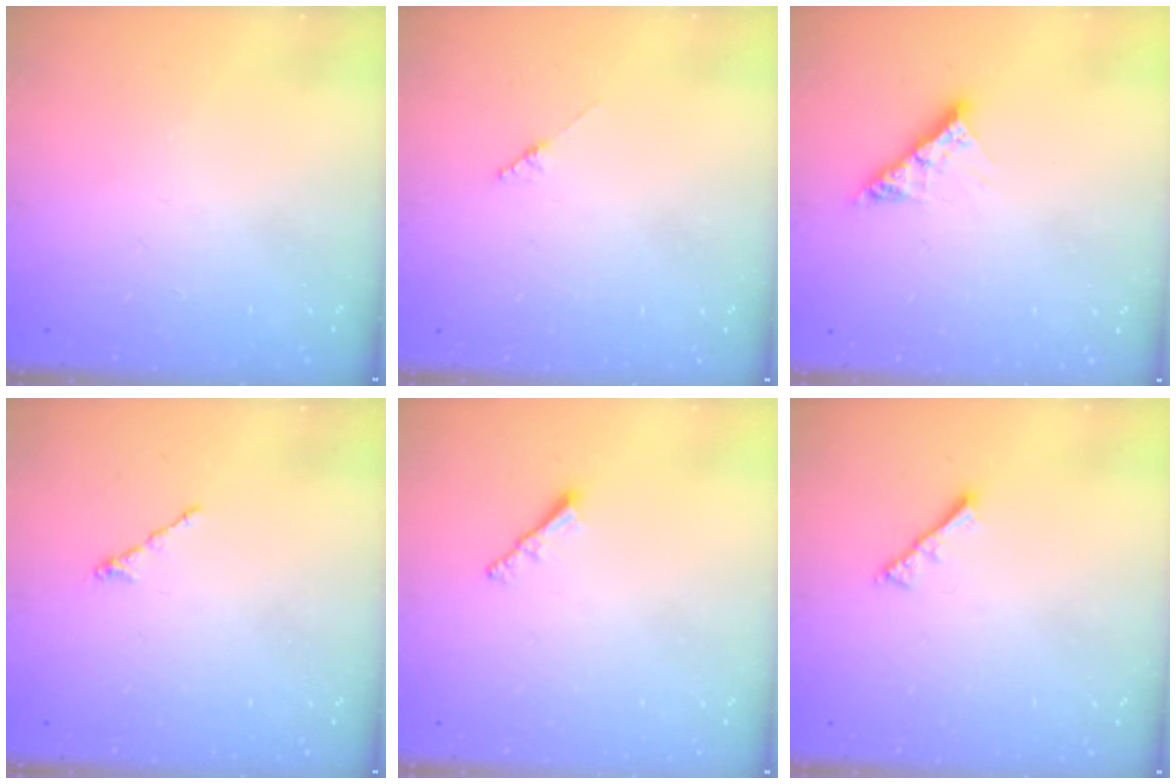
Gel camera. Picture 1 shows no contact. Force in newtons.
{"total": 1.8, "press": 1.7, "slide": 0.3}
{"total": 7.6, "press": 7.6, "slide": 0.7}
{"total": 0.5, "press": 0.4, "slide": 0.3}
{"total": 2.1, "press": 2.0, "slide": 0.5}
{"total": 2.8, "press": 2.8, "slide": 0.6}